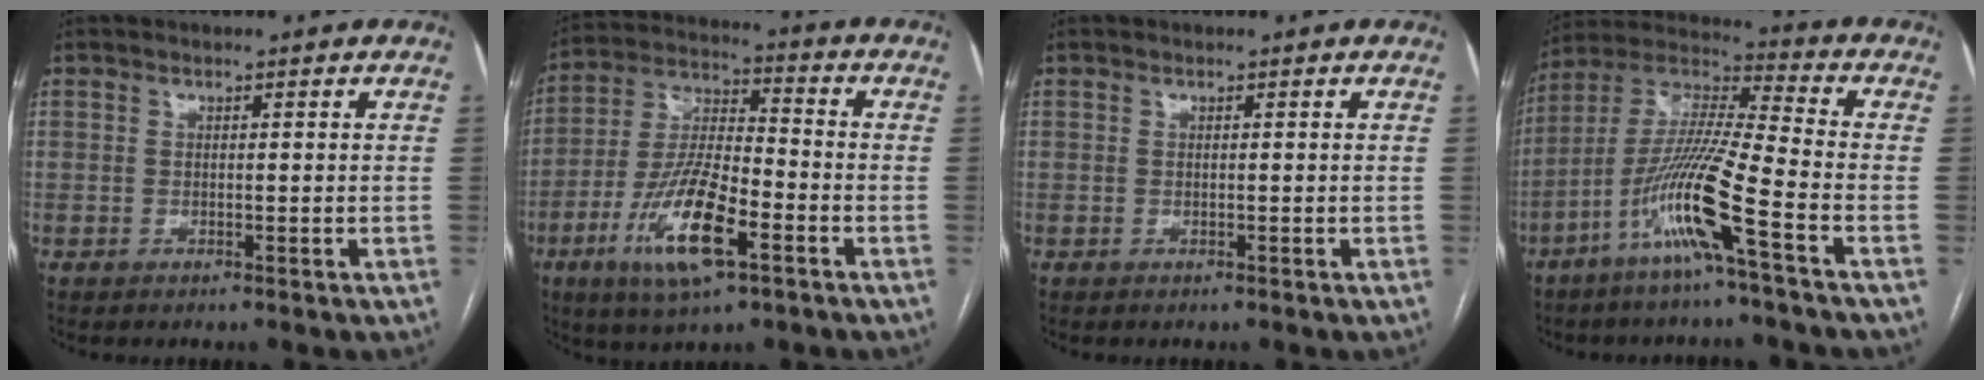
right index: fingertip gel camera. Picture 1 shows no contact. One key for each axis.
{"total": 14.5, "fx": -6.3, "fy": 3.7, "fz": 12.5, "tx": -0.253, "ty": -0.010, "tz": -0.113}
{"total": 0.0}
{"total": 14.1, "fx": -6.6, "fy": -0.9, "fz": 12.4, "tx": -0.254, "ty": -0.011, "tz": -0.135}